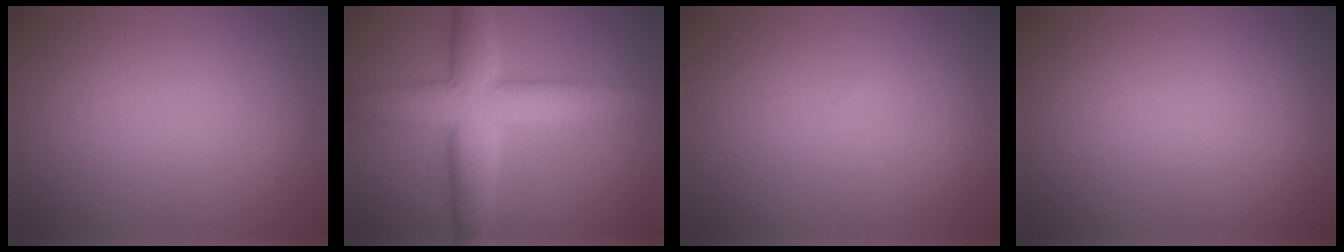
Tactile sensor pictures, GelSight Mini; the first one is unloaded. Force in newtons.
{"total": 8.6, "press": 8.6, "slide": 0.5}
{"total": 0.0}
{"total": 0.0}